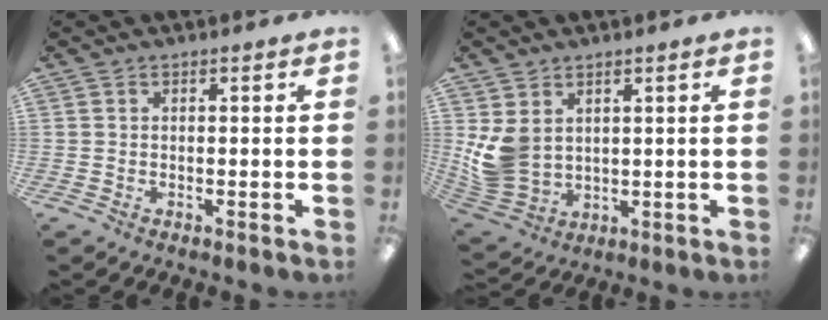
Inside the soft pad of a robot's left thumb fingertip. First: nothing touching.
{"total": 8.1, "force": [2.2, 6.3, 4.4], "torque": [-0.106, -0.012, 0.047]}